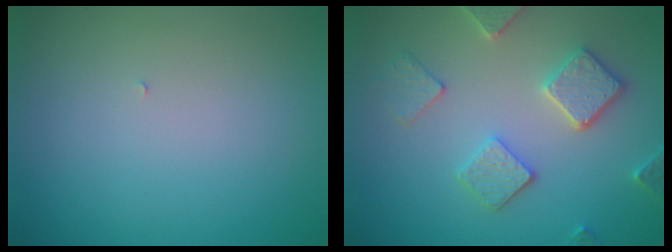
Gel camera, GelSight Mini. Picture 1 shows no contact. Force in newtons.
{"total": 3.9, "press": 3.7, "slide": 1.3}